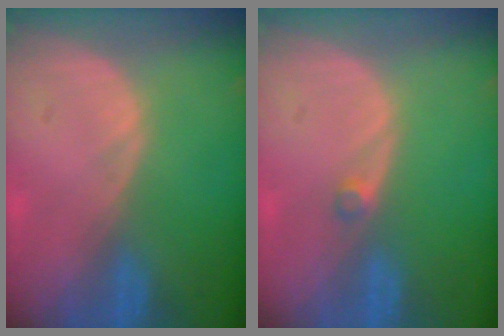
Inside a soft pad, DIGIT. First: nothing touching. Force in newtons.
{"total": 1.1, "press": 1.0, "slide": 0.6}